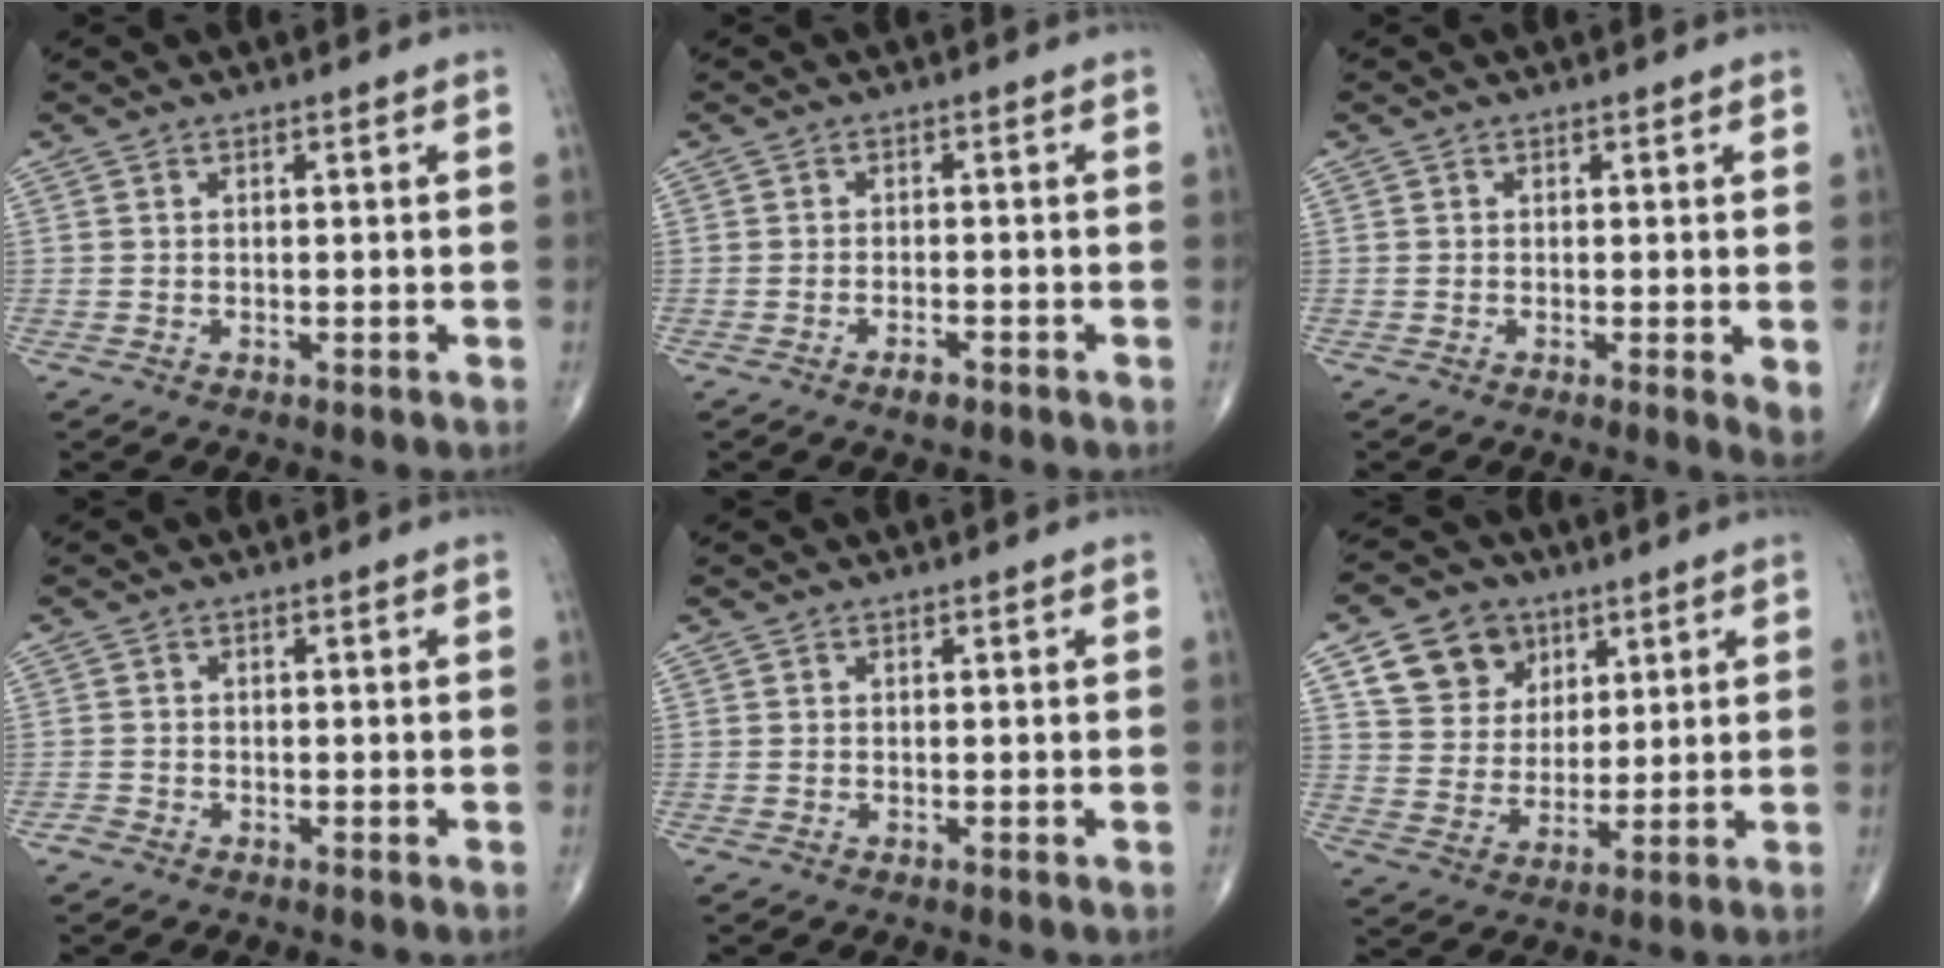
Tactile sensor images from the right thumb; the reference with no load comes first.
{"total": 2.2, "force": [-1.5, 0.7, 1.4], "torque": [-0.025, 0.004, -0.027]}
{"total": 2.1, "force": [-0.3, 0.4, 2.1], "torque": [-0.031, -0.008, -0.009]}
{"total": 1.0, "force": [-0.7, 0.6, 0.4], "torque": [-0.006, -0.002, -0.022]}
{"total": 0.0}
{"total": 11.5, "force": [5.7, 9.2, 4.1], "torque": [-0.042, -0.018, 0.105]}